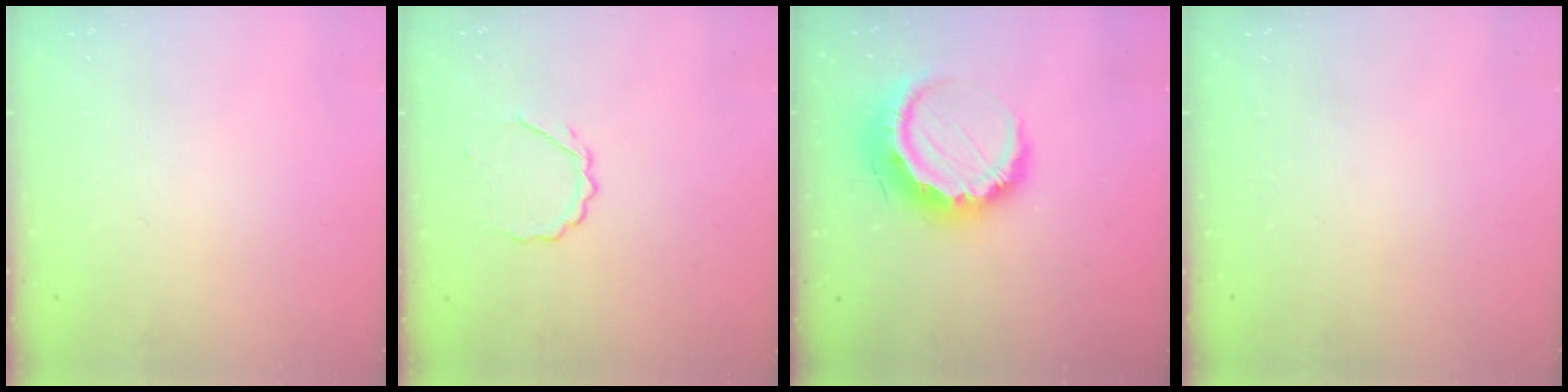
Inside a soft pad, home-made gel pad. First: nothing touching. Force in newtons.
{"total": 4.7, "press": 4.6, "slide": 0.8}
{"total": 14.2, "press": 14.2, "slide": 0.5}
{"total": 0.0}